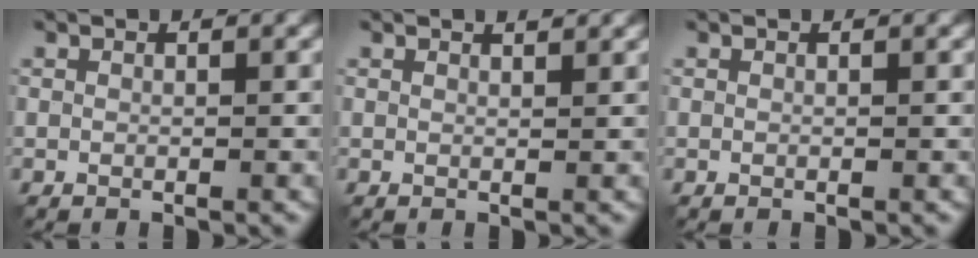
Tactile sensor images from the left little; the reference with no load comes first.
{"total": 0.9, "force": [0.9, 0.1, 0.3], "torque": [-0.006, -0.001, 0.012]}
{"total": 0.0}